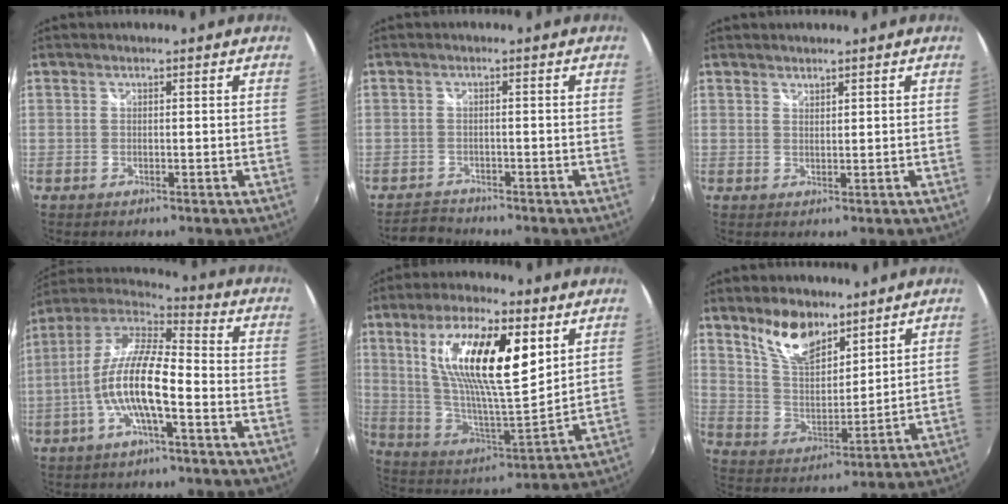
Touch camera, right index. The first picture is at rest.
{"total": 3.3, "force": [-3.0, 1.3, -0.1], "torque": [-0.013, 0.004, -0.059]}
{"total": 1.1, "force": [1.0, 0.3, 0.1], "torque": [0.000, 0.001, 0.018]}
{"total": 13.5, "force": [-4.2, 3.1, 12.4], "torque": [-0.243, 0.002, -0.082]}
{"total": 20.9, "force": [8.0, 6.4, 18.3], "torque": [-0.330, 0.004, 0.146]}
{"total": 11.0, "force": [7.9, 4.9, 5.9], "torque": [-0.106, 0.002, 0.152]}